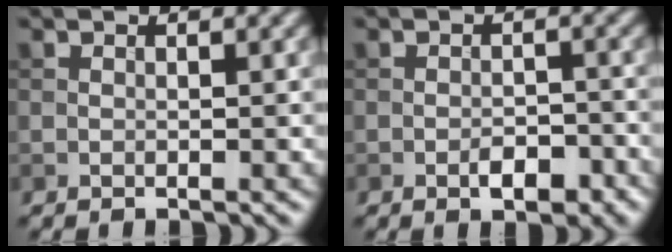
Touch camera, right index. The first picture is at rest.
{"total": 2.6, "force": [-1.3, 1.3, 1.9], "torque": [-0.026, 0.002, -0.020]}